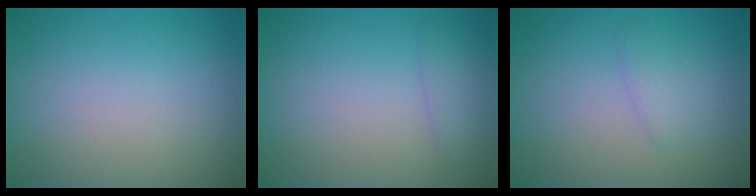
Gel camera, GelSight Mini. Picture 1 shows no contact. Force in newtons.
{"total": 1.3, "press": 1.3, "slide": 0.0}
{"total": 1.5, "press": 1.5, "slide": 0.1}